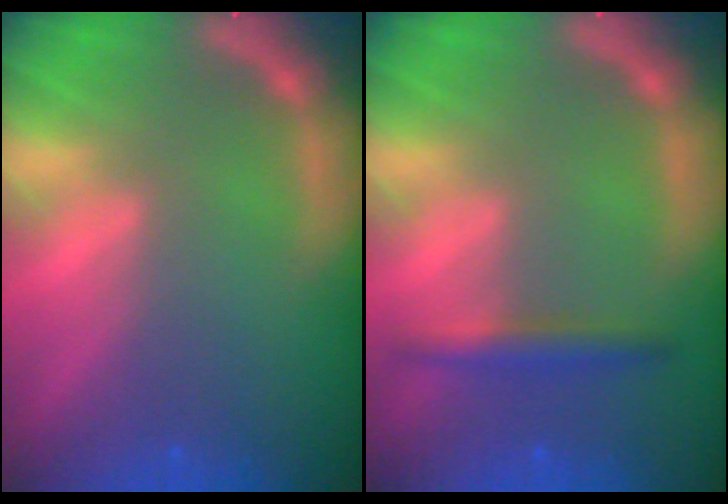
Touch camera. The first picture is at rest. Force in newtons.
{"total": 2.4}